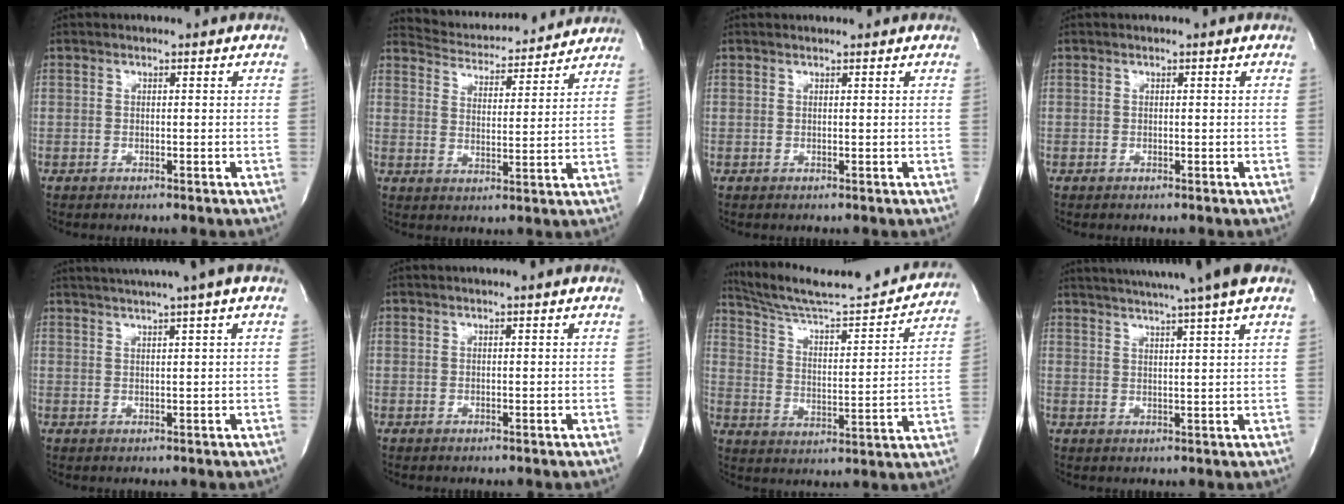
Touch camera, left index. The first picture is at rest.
{"total": 13.2, "force": [12.8, 2.1, 2.3], "torque": [-0.035, 0.007, 0.180]}
{"total": 1.0, "force": [1.0, -0.1, 0.2], "torque": [-0.007, 0.008, 0.017]}
{"total": 0.0}
{"total": 7.2, "force": [5.2, -1.3, 4.8], "torque": [-0.075, 0.027, 0.071]}
{"total": 0.8, "force": [0.5, -0.3, 0.4], "torque": [-0.014, -0.002, 0.017]}
{"total": 21.2, "force": [19.9, 1.1, 7.3], "torque": [-0.116, -0.031, 0.284]}
{"total": 15.0, "force": [12.4, -1.2, 8.3], "torque": [-0.141, 0.005, 0.163]}